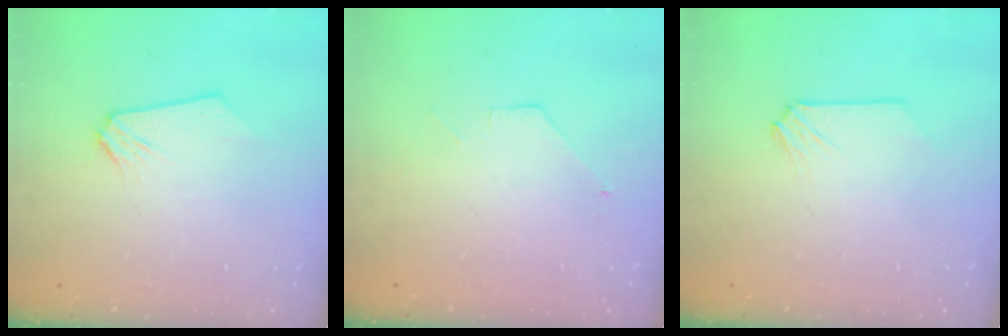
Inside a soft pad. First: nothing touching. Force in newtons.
{"total": 1.0, "press": 1.0, "slide": 0.2}
{"total": 0.0}